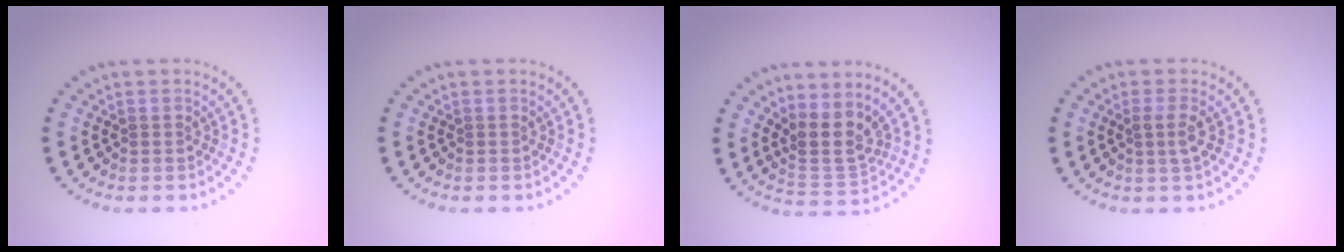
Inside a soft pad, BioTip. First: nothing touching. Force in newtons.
{"total": 0.0}
{"total": 3.3, "press": 2.6, "slide": 2.1}
{"total": 1.3, "press": 1.2, "slide": 0.6}